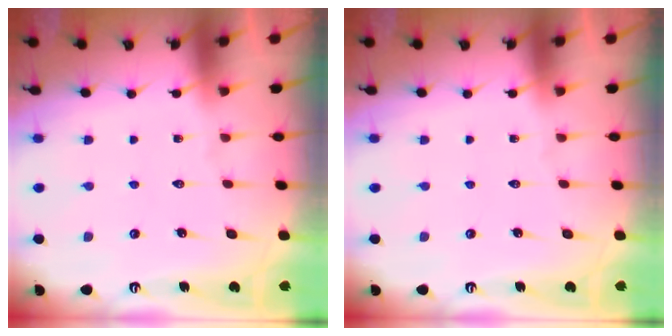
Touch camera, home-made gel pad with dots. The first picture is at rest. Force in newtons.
{"total": 0.0}